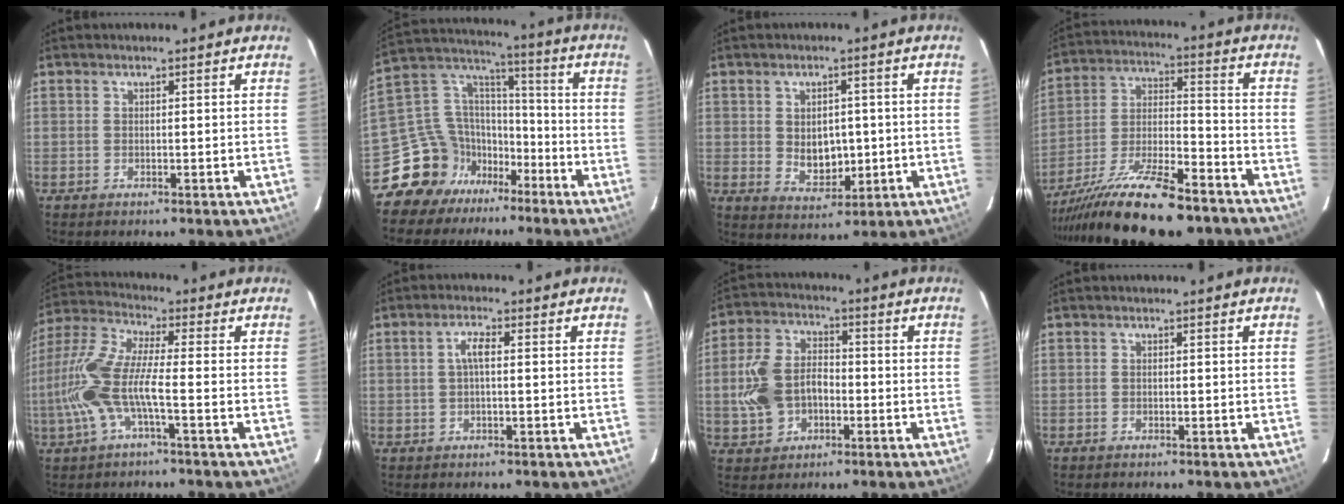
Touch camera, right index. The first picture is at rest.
{"total": 14.1, "force": [-9.8, 9.7, 2.7], "torque": [-0.071, 0.068, -0.164]}
{"total": 6.6, "force": [-0.1, 4.8, 4.6], "torque": [-0.076, -0.004, 0.013]}
{"total": 23.1, "force": [-17.3, 6.3, 14.0], "torque": [-0.269, -0.036, -0.281]}
{"total": 12.5, "force": [-3.4, 2.3, 11.8], "torque": [-0.254, 0.000, -0.069]}
{"total": 2.7, "force": [0.1, 0.7, 2.6], "torque": [-0.053, 0.009, 0.001]}
{"total": 10.6, "force": [-2.5, 7.8, 6.8], "torque": [-0.156, 0.018, -0.038]}
{"total": 0.6, "force": [-0.5, 0.3, 0.0], "torque": [-0.003, 0.002, -0.012]}